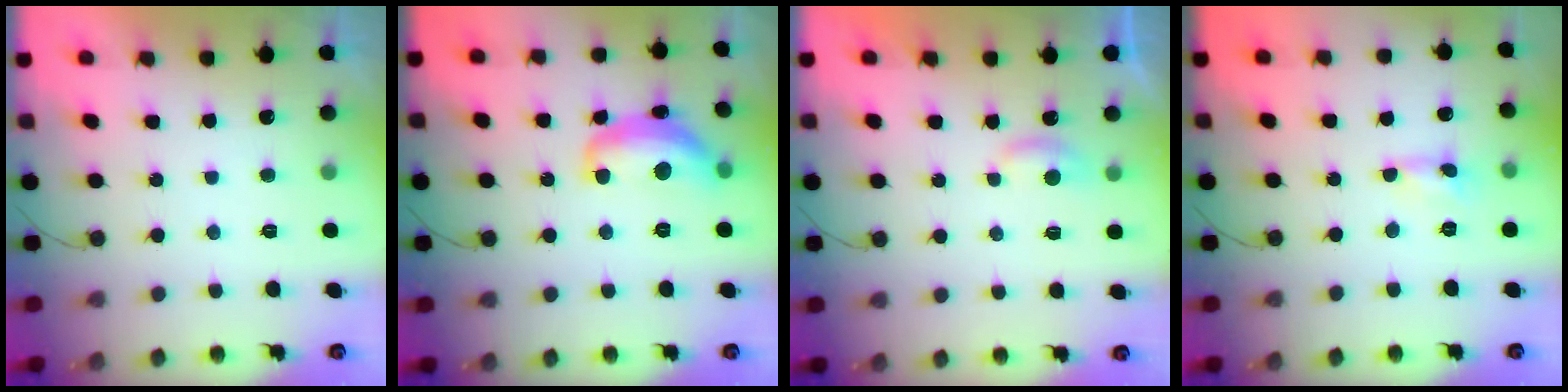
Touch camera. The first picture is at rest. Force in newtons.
{"total": 14.2, "press": 14.1, "slide": 1.2}
{"total": 3.8, "press": 3.8, "slide": 0.3}
{"total": 0.0}